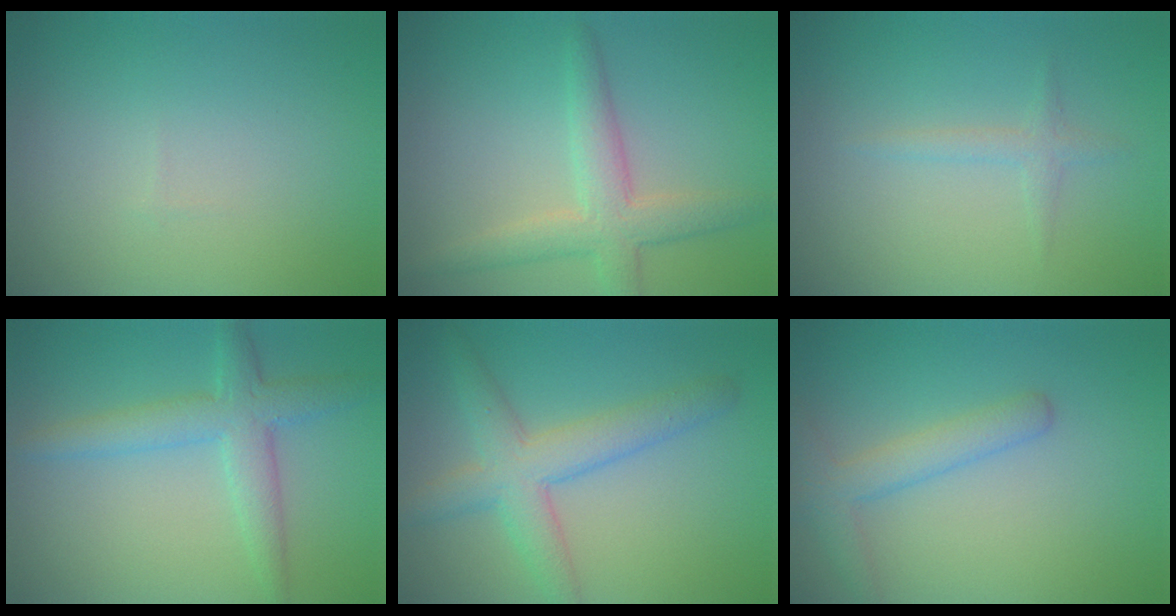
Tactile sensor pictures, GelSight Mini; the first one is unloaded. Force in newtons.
{"total": 4.2, "press": 4.2, "slide": 0.2}
{"total": 1.3, "press": 1.2, "slide": 0.0}
{"total": 4.2, "press": 4.2, "slide": 0.2}
{"total": 4.9, "press": 4.9, "slide": 0.1}
{"total": 2.9, "press": 2.9, "slide": 0.2}